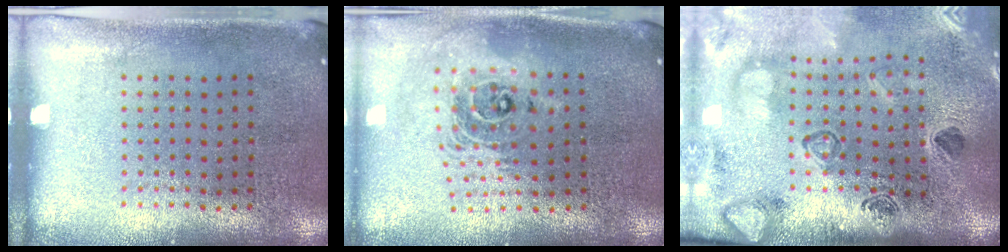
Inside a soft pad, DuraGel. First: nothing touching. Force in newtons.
{"total": 2.0, "press": 1.6, "slide": 1.3}
{"total": 2.8, "press": 2.3, "slide": 1.6}